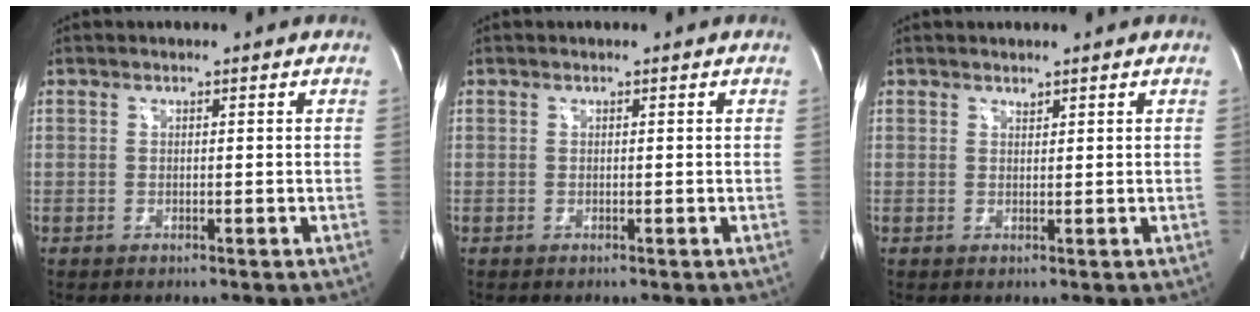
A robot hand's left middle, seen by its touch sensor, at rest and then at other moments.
{"total": 0.0}
{"total": 0.6, "force": [0.6, 0.2, 0.1], "torque": [-0.007, 0.000, 0.011]}